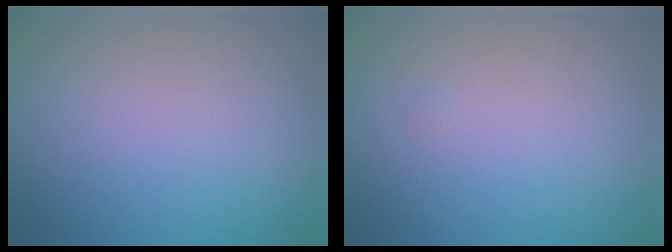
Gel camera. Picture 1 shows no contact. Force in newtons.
{"total": 0.0}